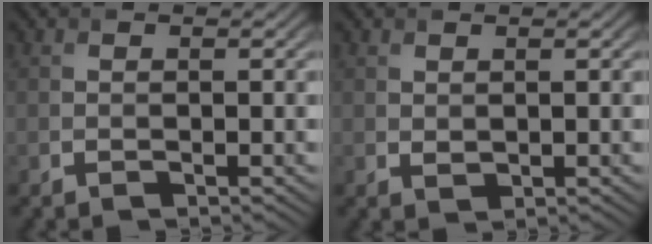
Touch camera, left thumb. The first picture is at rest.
{"total": 0.9, "force": [0.6, 0.5, 0.4], "torque": [-0.011, -0.004, 0.016]}